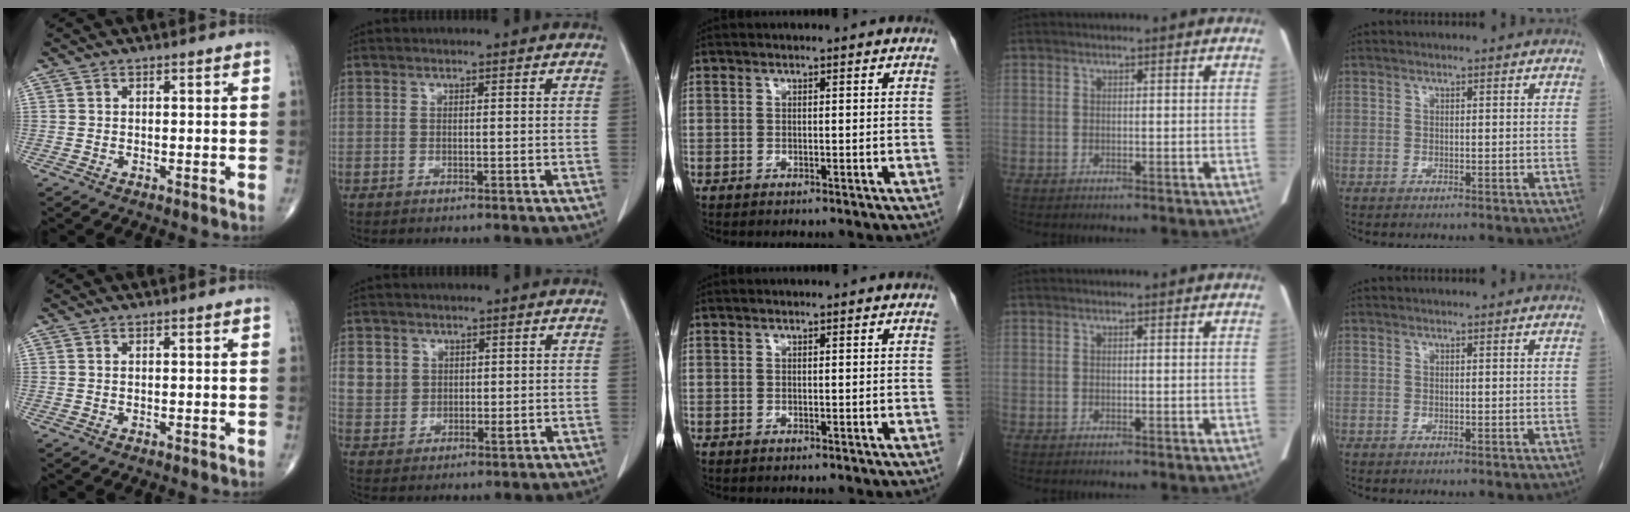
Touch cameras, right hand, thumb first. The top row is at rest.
{"index": {"total": 5.1, "force": [1.9, 4.6, 1.4], "torque": [-0.022, -0.002, 0.041]}}